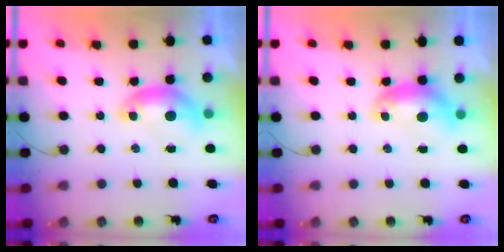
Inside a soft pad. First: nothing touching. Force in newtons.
{"total": 0.5, "press": 0.5, "slide": 0.2}